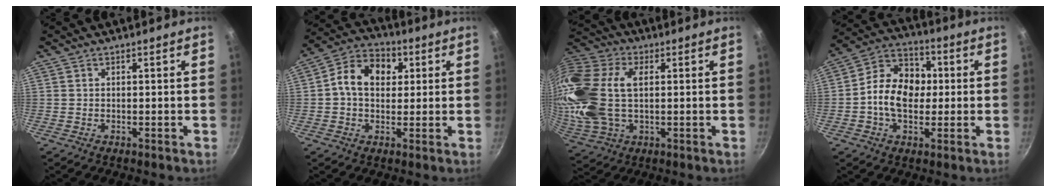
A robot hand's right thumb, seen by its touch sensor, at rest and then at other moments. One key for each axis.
{"total": 10.6, "fx": 1.8, "fy": 8.0, "fz": 6.7, "tx": -0.085, "ty": 0.019, "tz": 0.010}
{"total": 22.3, "fx": 2.6, "fy": 14.0, "fz": 17.2, "tx": -0.386, "ty": 0.018, "tz": 0.048}
{"total": 13.1, "fx": -0.3, "fy": 9.7, "fz": 8.8, "tx": -0.113, "ty": 0.027, "tz": -0.024}